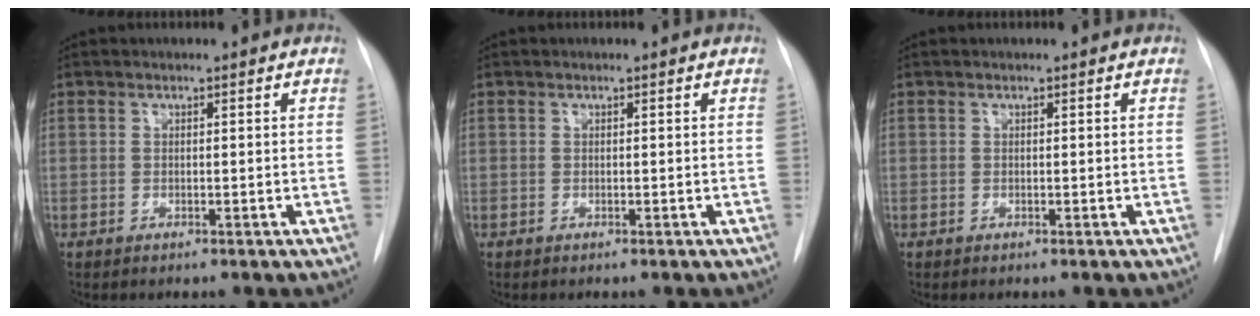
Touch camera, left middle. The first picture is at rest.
{"total": 0.0}
{"total": 0.0}